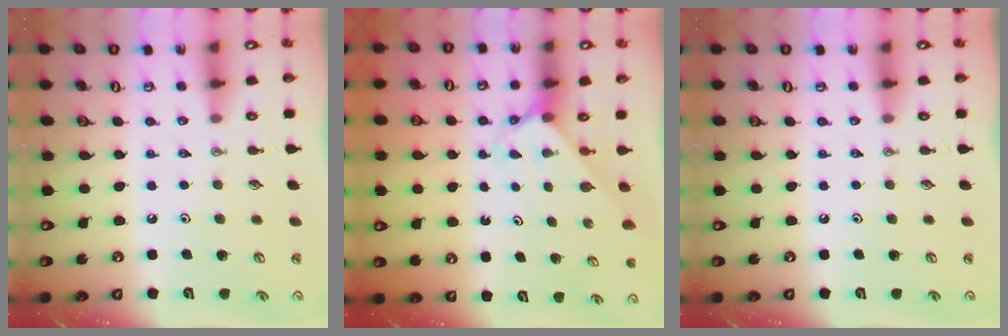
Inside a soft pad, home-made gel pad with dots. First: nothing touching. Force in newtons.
{"total": 2.1, "press": 2.1, "slide": 0.2}
{"total": 0.0}